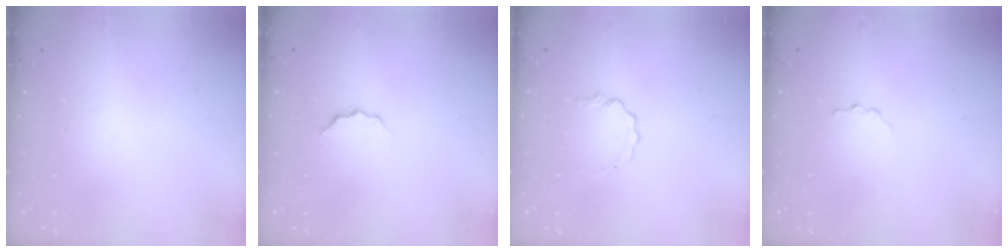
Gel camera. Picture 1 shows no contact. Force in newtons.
{"total": 3.8, "press": 3.8, "slide": 0.5}
{"total": 4.5, "press": 4.4, "slide": 0.4}
{"total": 2.9, "press": 2.9, "slide": 0.3}